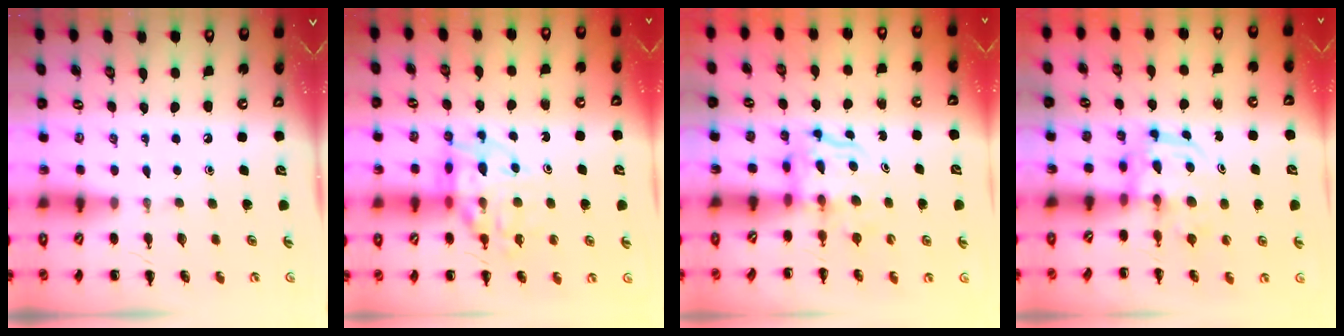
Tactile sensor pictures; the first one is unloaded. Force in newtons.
{"total": 14.7, "press": 14.4, "slide": 3.1}
{"total": 3.5, "press": 3.5, "slide": 0.3}
{"total": 2.9, "press": 2.9, "slide": 0.3}